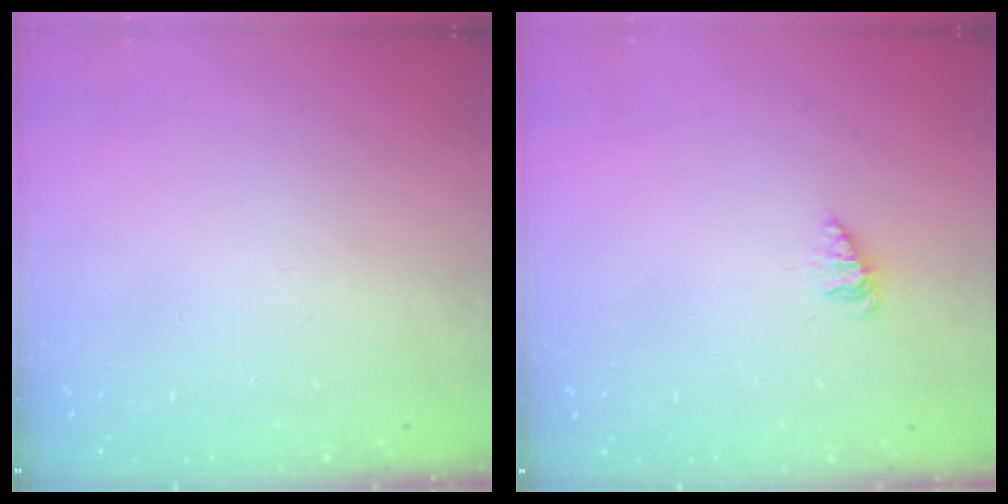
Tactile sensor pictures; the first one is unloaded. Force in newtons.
{"total": 1.3, "press": 1.3, "slide": 0.2}